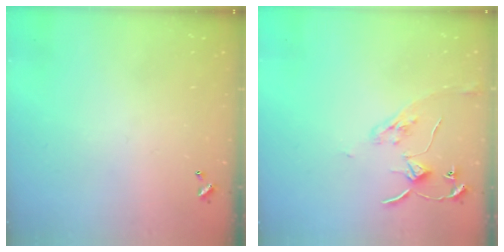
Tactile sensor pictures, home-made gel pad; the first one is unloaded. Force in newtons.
{"total": 7.8, "press": 7.8, "slide": 0.3}